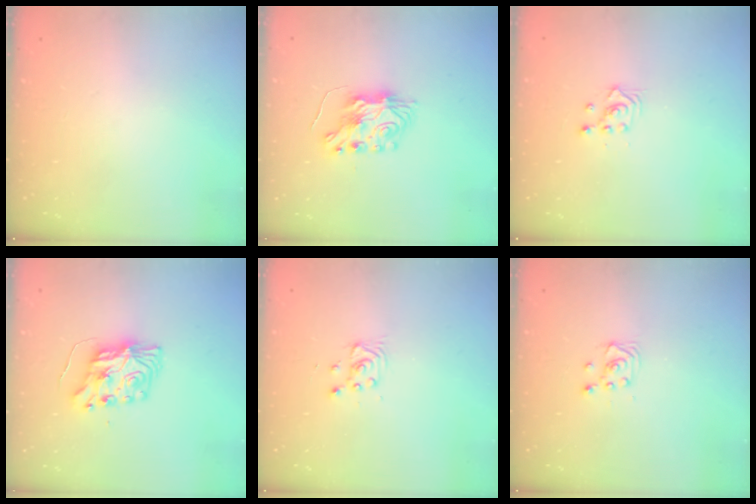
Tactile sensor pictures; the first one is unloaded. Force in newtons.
{"total": 7.5, "press": 7.5, "slide": 0.6}
{"total": 2.3, "press": 2.3, "slide": 0.3}
{"total": 8.2, "press": 8.2, "slide": 0.6}
{"total": 2.8, "press": 2.8, "slide": 0.4}
{"total": 2.9, "press": 2.9, "slide": 0.4}